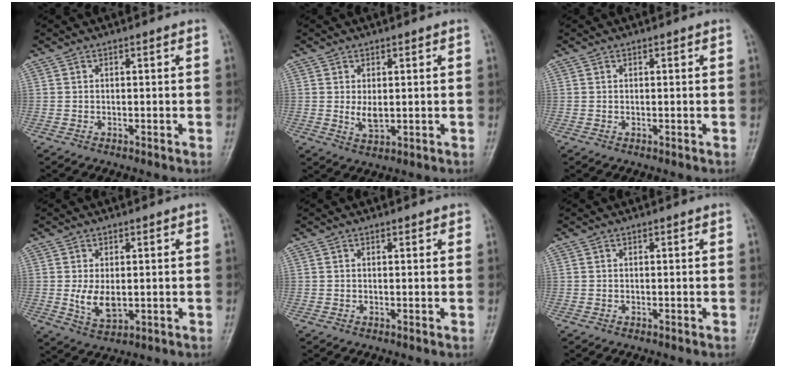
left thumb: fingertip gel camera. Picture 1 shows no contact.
{"total": 3.0, "force": [0.4, 1.7, 2.5], "torque": [-0.039, -0.011, 0.015]}
{"total": 0.0}
{"total": 5.2, "force": [0.1, 3.1, 4.2], "torque": [-0.074, -0.015, 0.011]}
{"total": 1.3, "force": [0.9, 0.6, 0.7], "torque": [-0.004, -0.003, 0.009]}
{"total": 0.0}